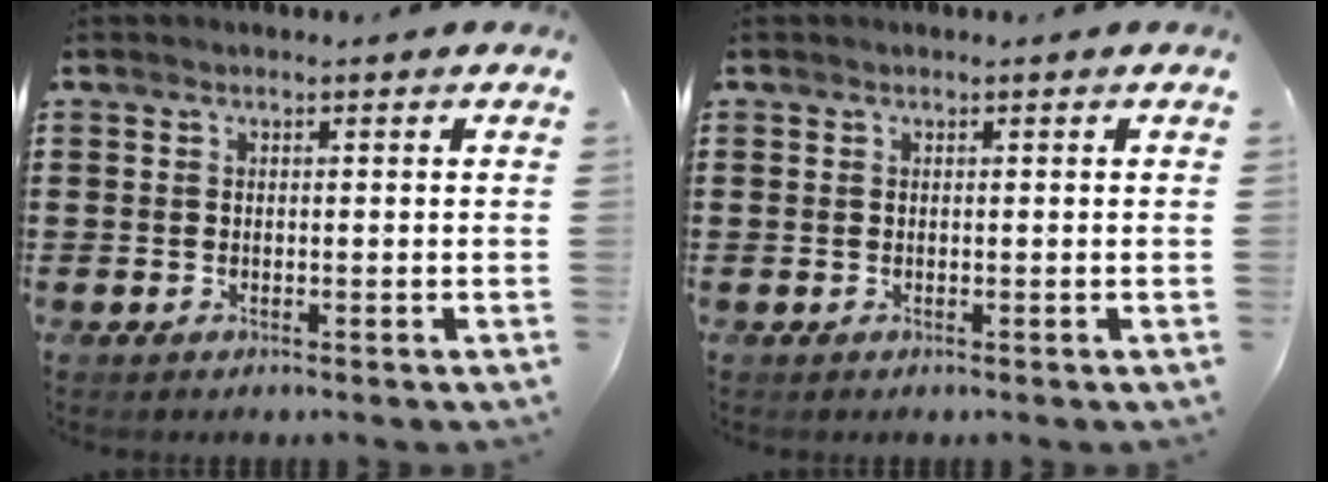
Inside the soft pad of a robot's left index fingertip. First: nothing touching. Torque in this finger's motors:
{"motor_torque": [0.00, 0.00, 0.00, -0.01]}